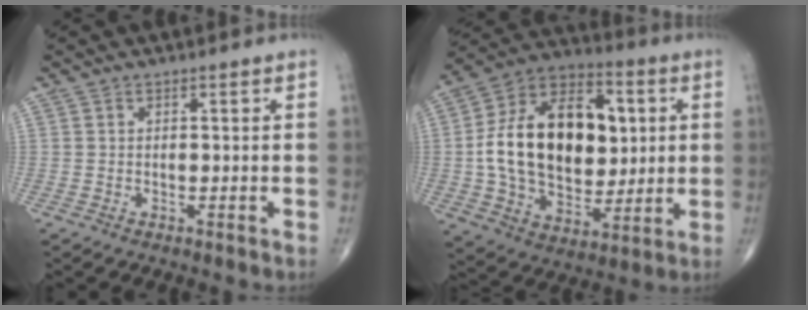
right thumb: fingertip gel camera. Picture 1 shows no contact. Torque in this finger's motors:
{"motor_torque": [2.29, 2.72, 1.37, -0.41, 0.64]}